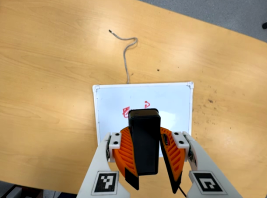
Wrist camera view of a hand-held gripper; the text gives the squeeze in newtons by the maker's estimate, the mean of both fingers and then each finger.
{"total": 10.6, "left": 10.0, "right": 11.2}